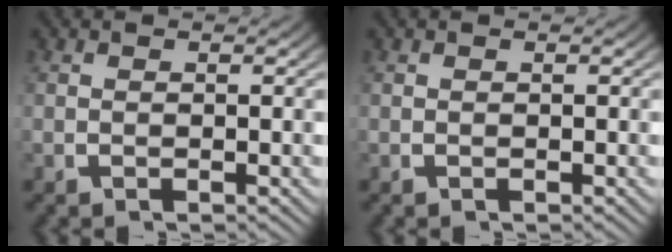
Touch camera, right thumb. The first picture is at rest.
{"total": 0.0}